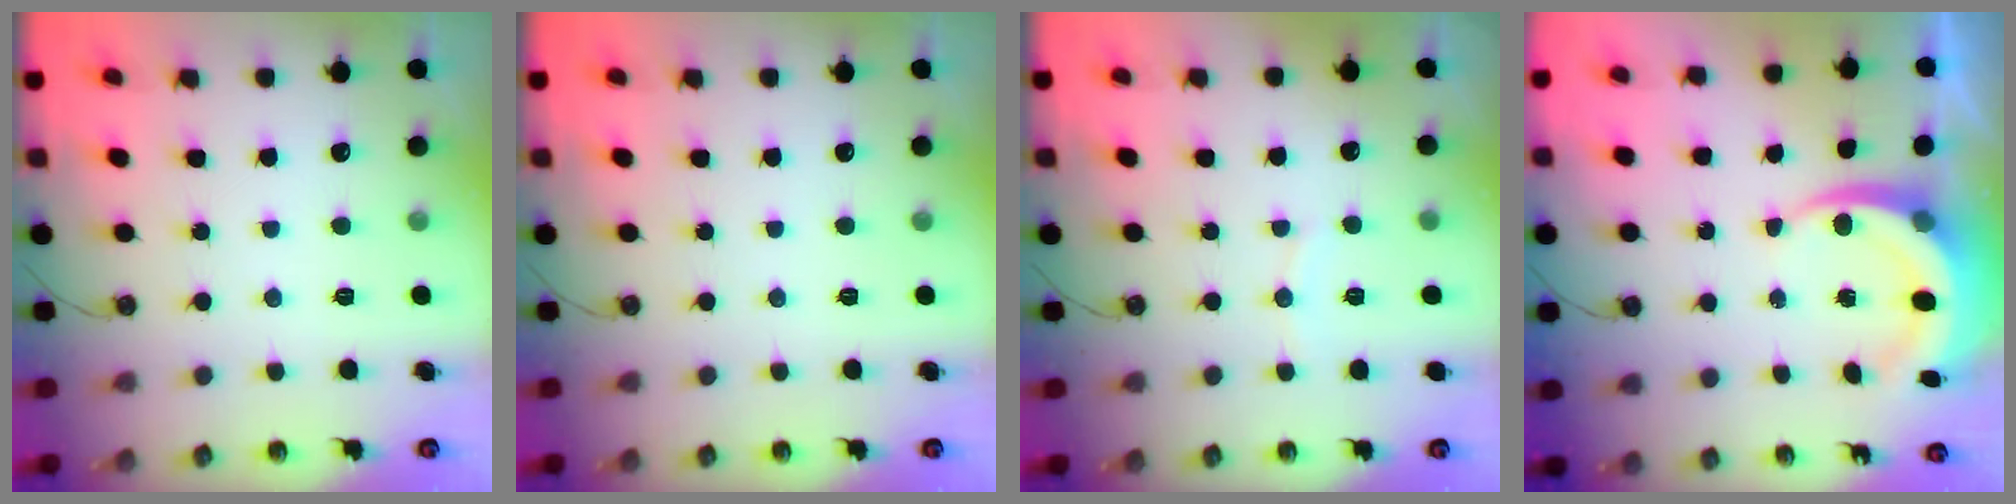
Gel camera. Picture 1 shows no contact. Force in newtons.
{"total": 0.0}
{"total": 3.8, "press": 3.8, "slide": 0.2}
{"total": 8.0, "press": 7.8, "slide": 1.8}